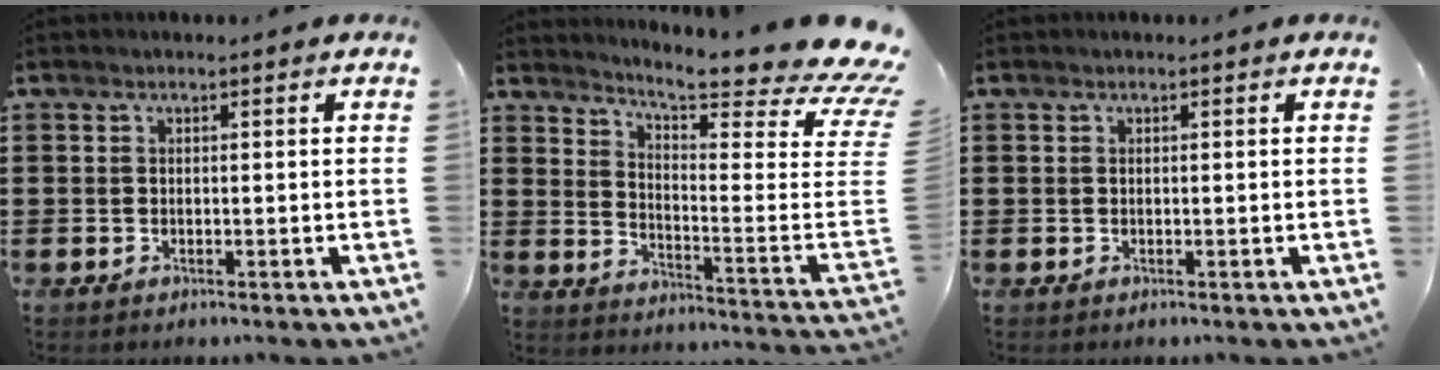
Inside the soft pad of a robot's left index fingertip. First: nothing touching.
{"total": 8.6, "force": [7.6, -0.8, 3.9], "torque": [-0.095, -0.075, 0.122]}
{"total": 0.0}